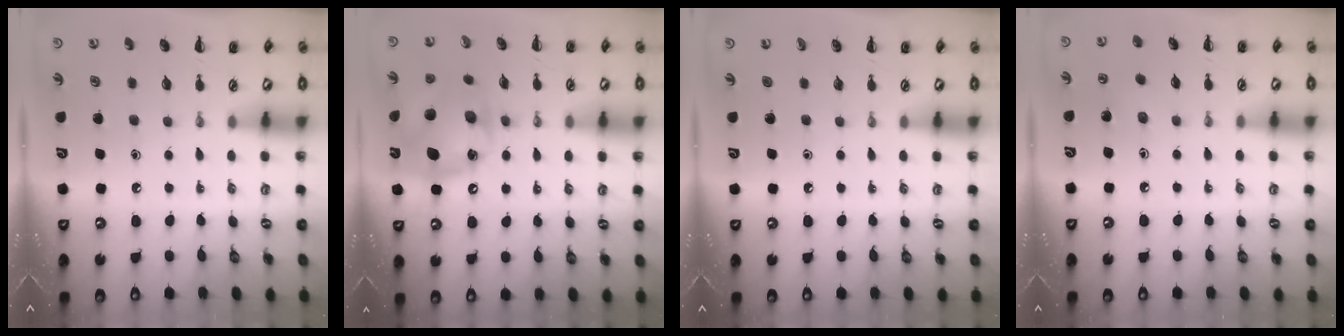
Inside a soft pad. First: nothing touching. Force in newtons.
{"total": 15.1, "press": 15.0, "slide": 0.9}
{"total": 0.0}
{"total": 4.7, "press": 4.6, "slide": 1.3}